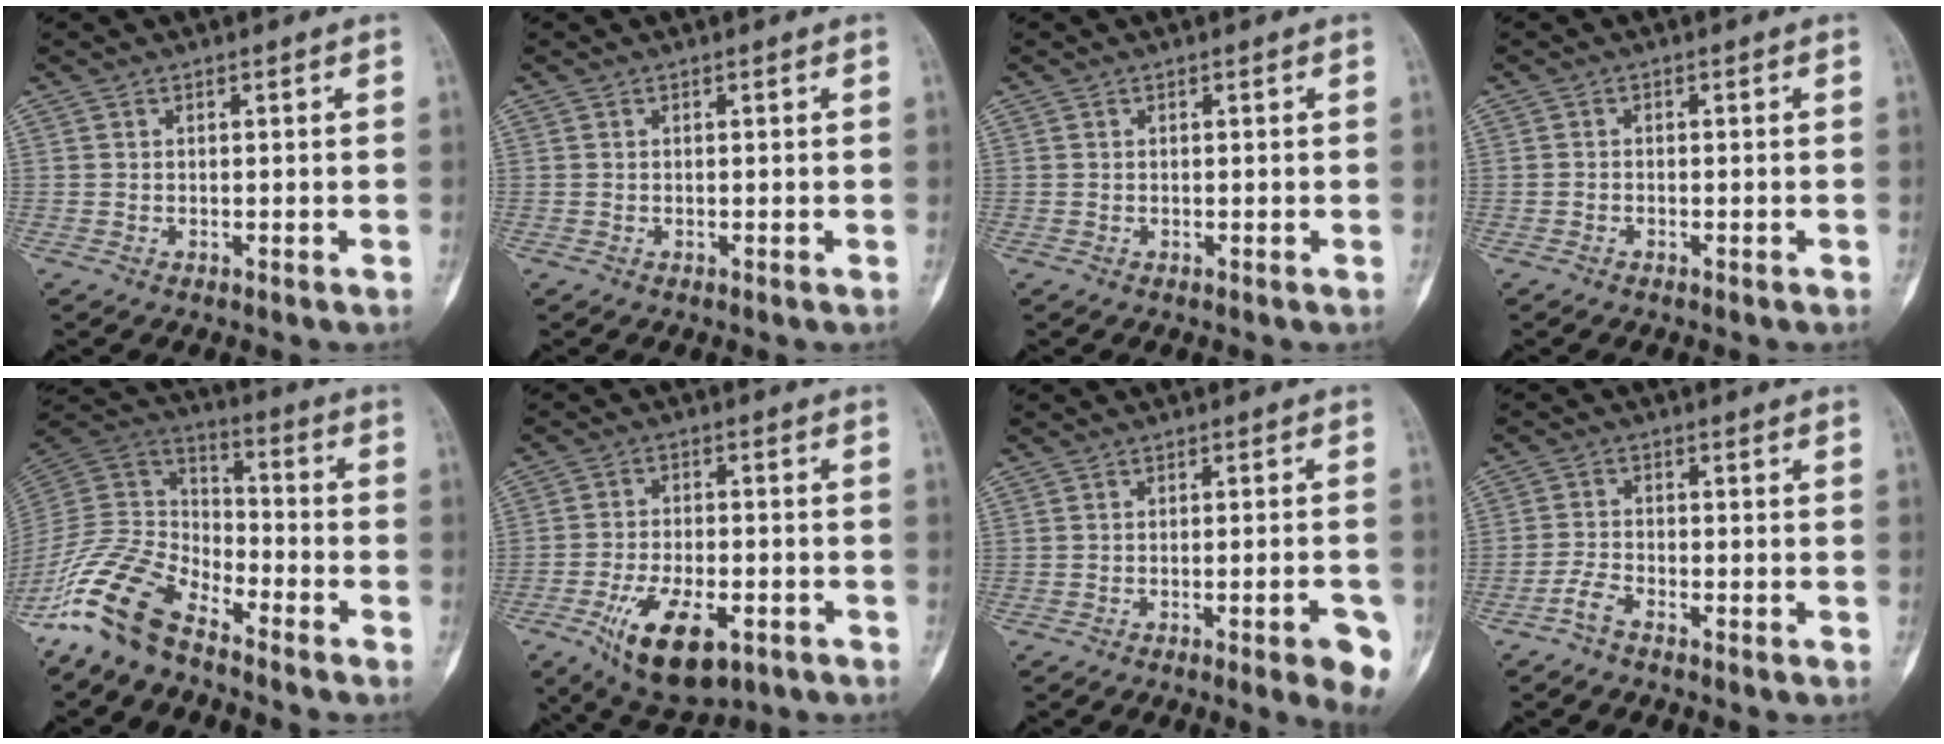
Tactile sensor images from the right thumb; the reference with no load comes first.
{"total": 0.0}
{"total": 0.0}
{"total": 0.6, "force": [-0.4, 0.4, 0.1], "torque": [-0.003, 0.001, -0.010]}
{"total": 14.5, "force": [-10.8, 6.5, 7.2], "torque": [-0.136, 0.078, -0.221]}
{"total": 13.8, "force": [-6.4, 6.5, 10.4], "torque": [-0.174, 0.015, -0.093]}
{"total": 7.3, "force": [-3.4, 1.3, 6.4], "torque": [-0.073, 0.005, -0.039]}
{"total": 2.1, "force": [-1.7, 0.8, 1.1], "torque": [-0.028, 0.011, -0.033]}